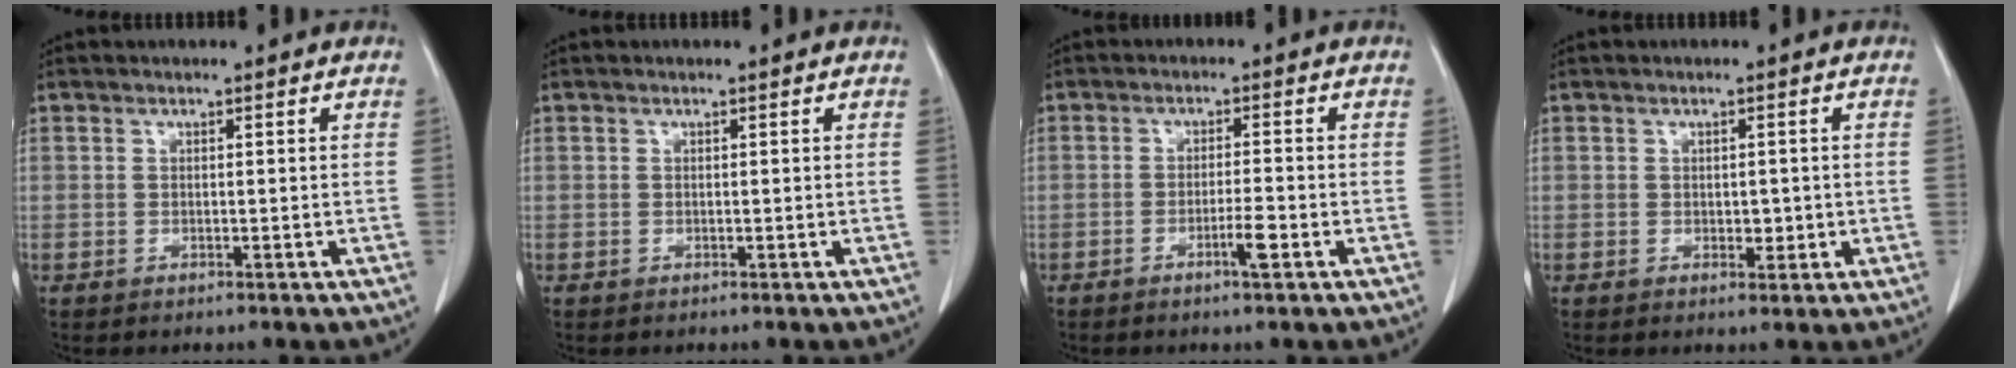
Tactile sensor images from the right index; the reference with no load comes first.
{"total": 0.0}
{"total": 3.2, "force": [-1.5, 0.0, 2.8], "torque": [-0.048, -0.001, -0.027]}
{"total": 2.2, "force": [-0.1, 1.4, 1.7], "torque": [-0.020, -0.001, 0.004]}